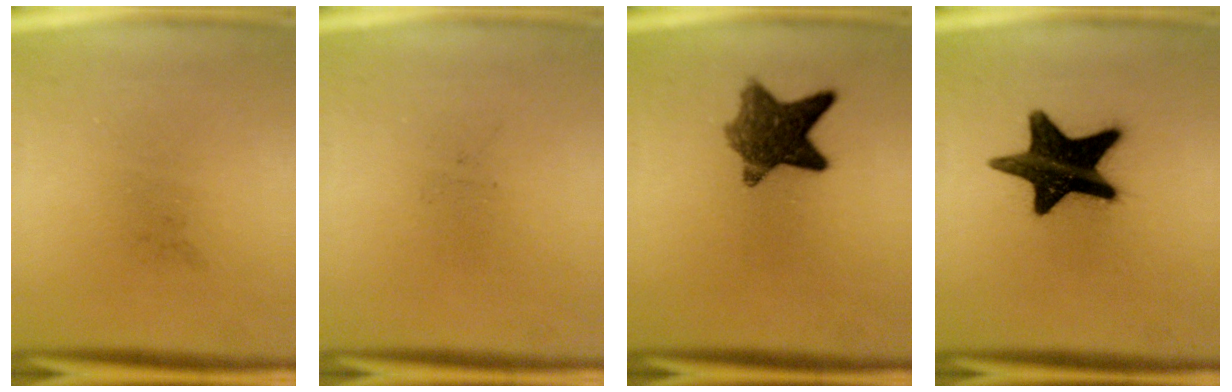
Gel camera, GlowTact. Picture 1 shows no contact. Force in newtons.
{"total": 0.0}
{"total": 8.8}
{"total": 17.5}